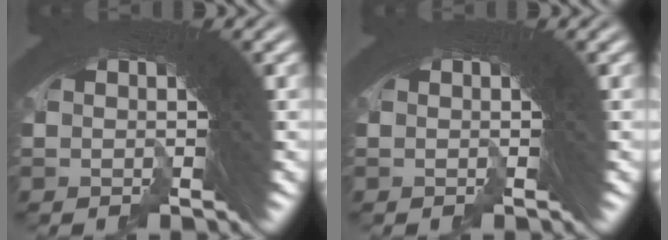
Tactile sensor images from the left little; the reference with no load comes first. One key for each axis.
{"total": 0.0}